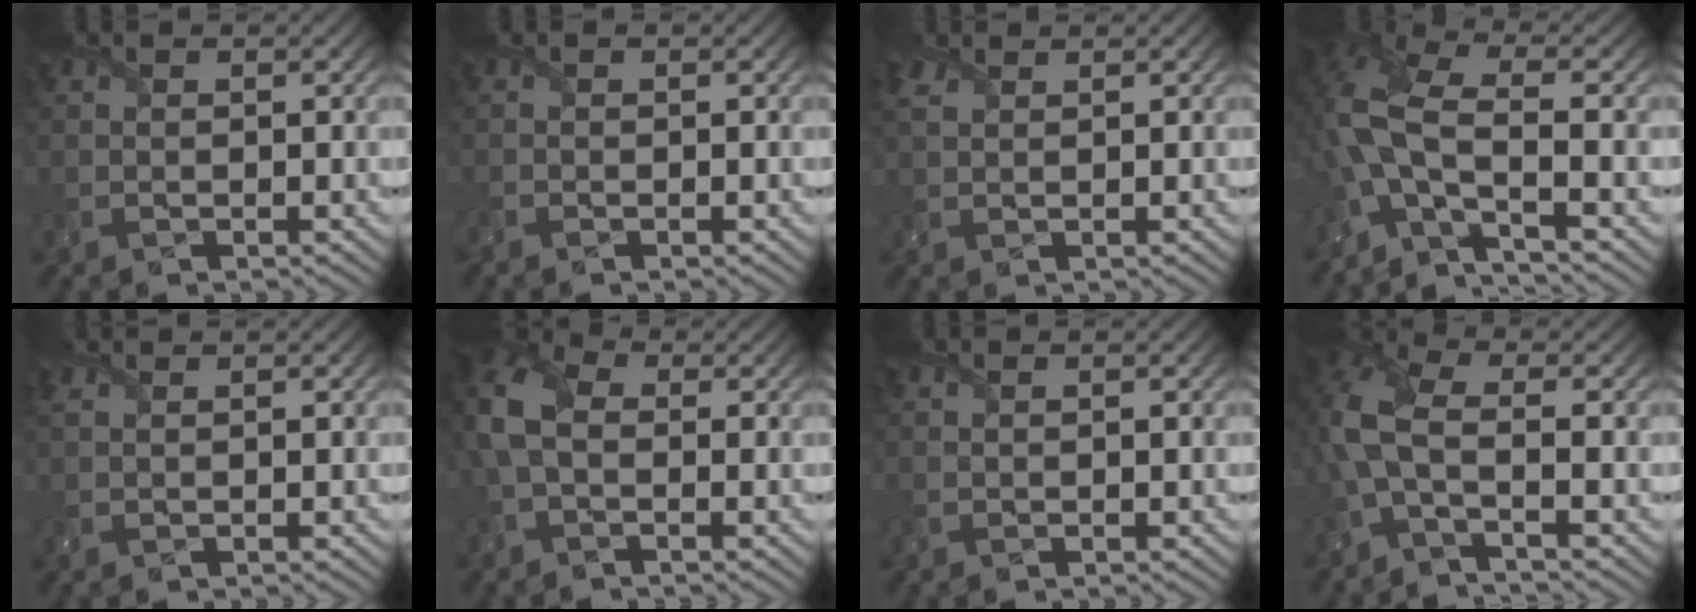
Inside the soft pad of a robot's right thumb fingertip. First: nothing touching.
{"total": 0.9, "force": [-0.9, 0.1, 0.3], "torque": [-0.009, -0.007, -0.021]}
{"total": 2.1, "force": [1.5, 1.0, 1.0], "torque": [-0.030, 0.010, 0.033]}
{"total": 9.8, "force": [-2.8, 3.6, 8.7], "torque": [-0.199, 0.005, -0.074]}
{"total": 1.2, "force": [1.0, 0.3, 0.6], "torque": [-0.019, 0.006, 0.020]}
{"total": 7.0, "force": [-0.2, 4.7, 5.1], "torque": [-0.150, 0.005, -0.014]}
{"total": 0.0}
{"total": 6.1, "force": [-1.6, 2.3, 5.4], "torque": [-0.133, 0.006, -0.055]}